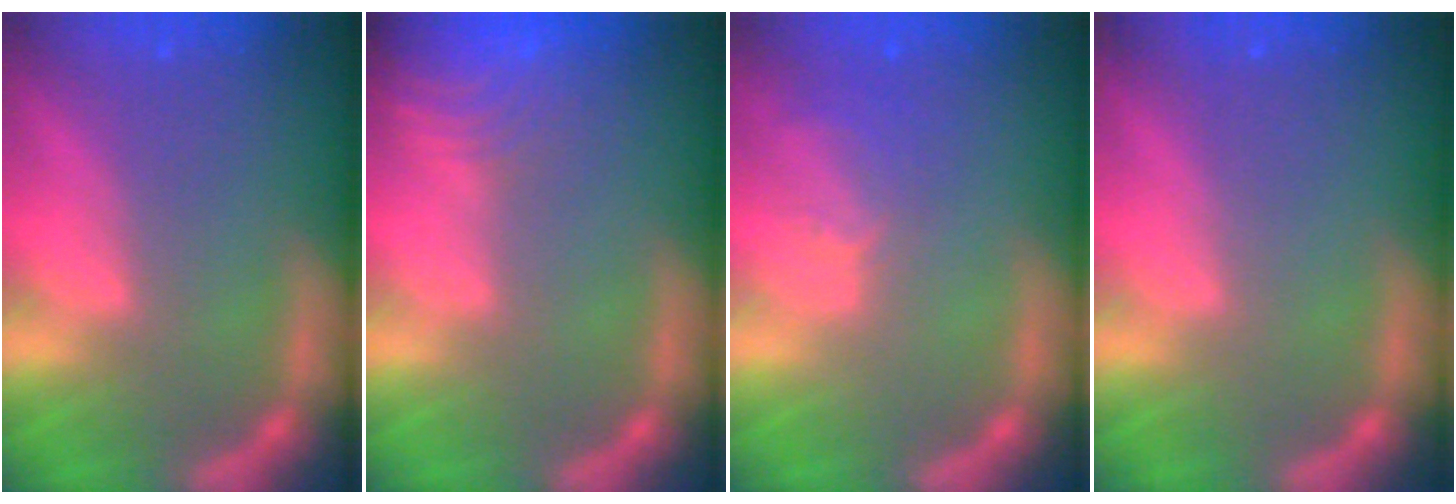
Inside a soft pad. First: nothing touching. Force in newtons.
{"total": 10.0}
{"total": 2.5}
{"total": 0.0}